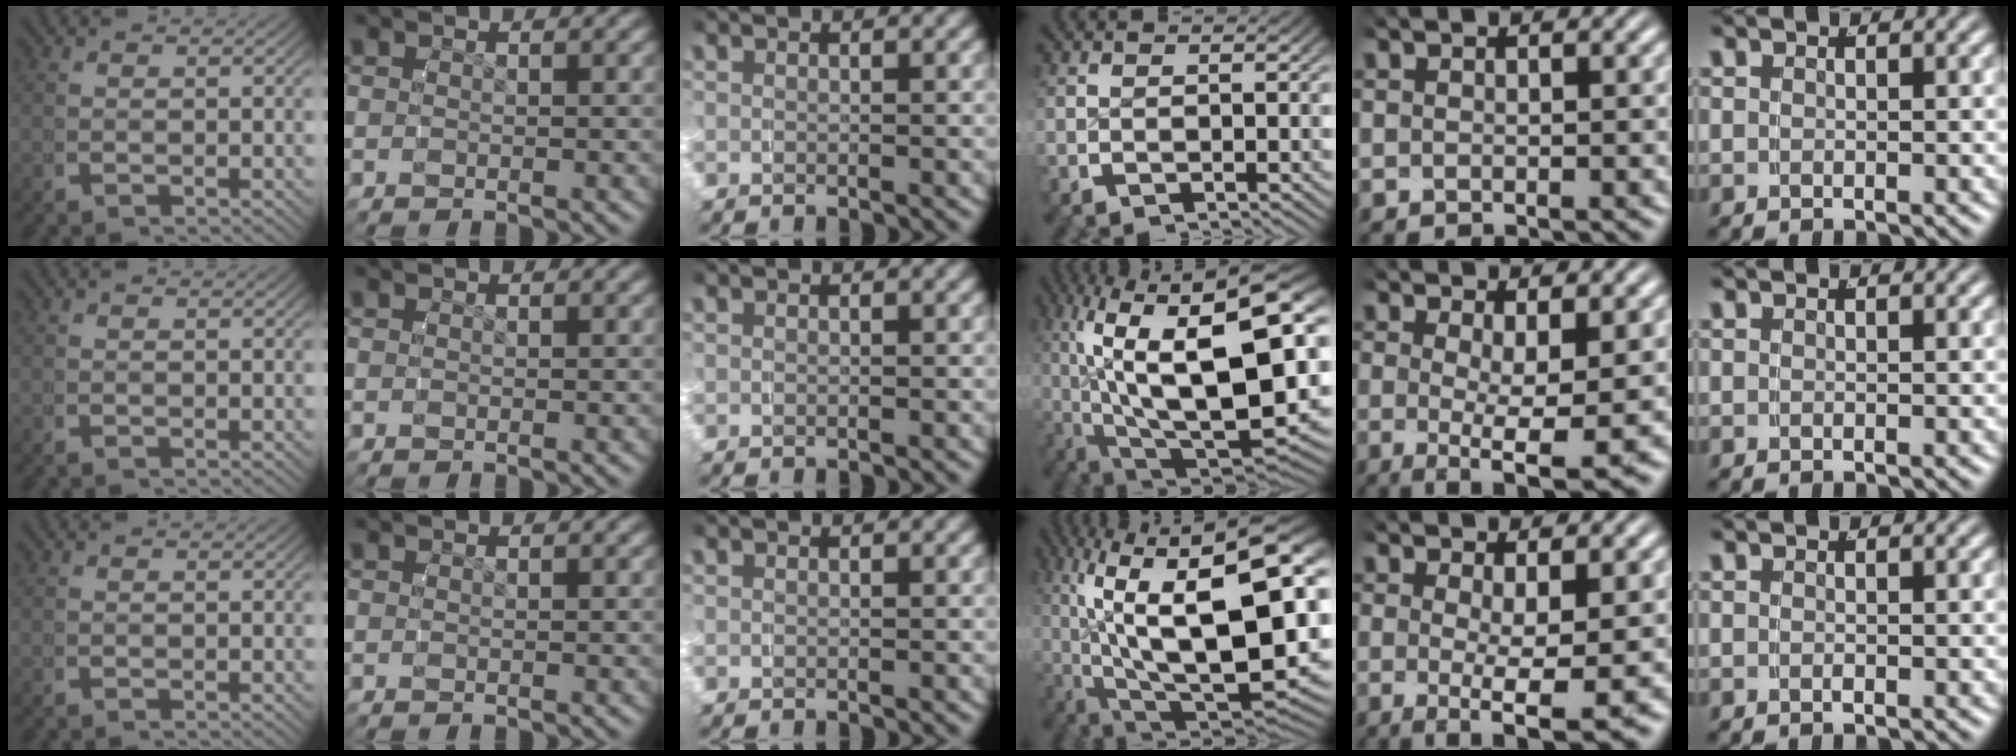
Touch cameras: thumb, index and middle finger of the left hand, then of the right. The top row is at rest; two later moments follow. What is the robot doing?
{"motion": "grasp_and_lifting", "object": "water bottle"}